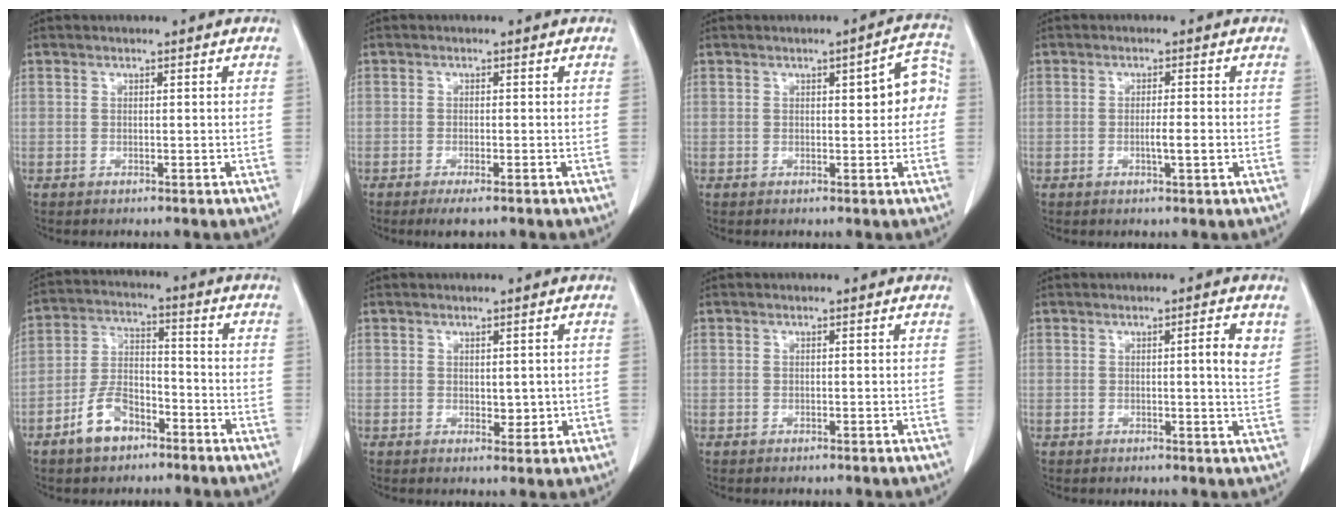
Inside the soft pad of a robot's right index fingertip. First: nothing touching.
{"total": 2.7, "force": [-1.8, 0.4, 1.9], "torque": [-0.031, -0.006, -0.029]}
{"total": 5.9, "force": [0.7, 1.9, 5.5], "torque": [-0.059, 0.023, 0.005]}
{"total": 2.7, "force": [-0.6, 0.0, 2.6], "torque": [-0.045, -0.003, -0.011]}
{"total": 8.1, "force": [-5.0, 4.3, 4.8], "torque": [-0.104, 0.013, -0.092]}
{"total": 2.4, "force": [0.2, 1.4, 1.9], "torque": [-0.021, -0.006, 0.009]}
{"total": 0.0}
{"total": 3.5, "force": [1.1, 0.0, 3.3], "torque": [-0.043, -0.004, 0.012]}